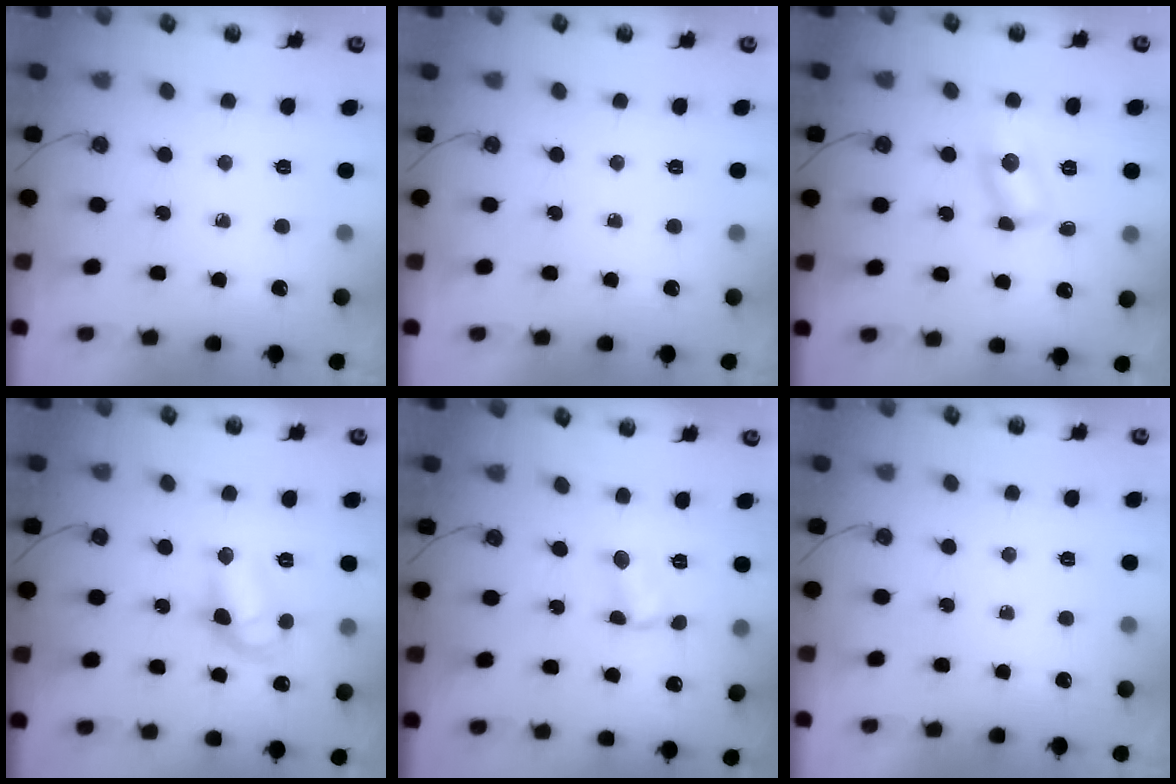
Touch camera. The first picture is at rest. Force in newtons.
{"total": 0.0}
{"total": 4.1, "press": 4.0, "slide": 0.5}
{"total": 11.8, "press": 11.7, "slide": 1.0}
{"total": 2.5, "press": 2.5, "slide": 0.2}
{"total": 0.0}